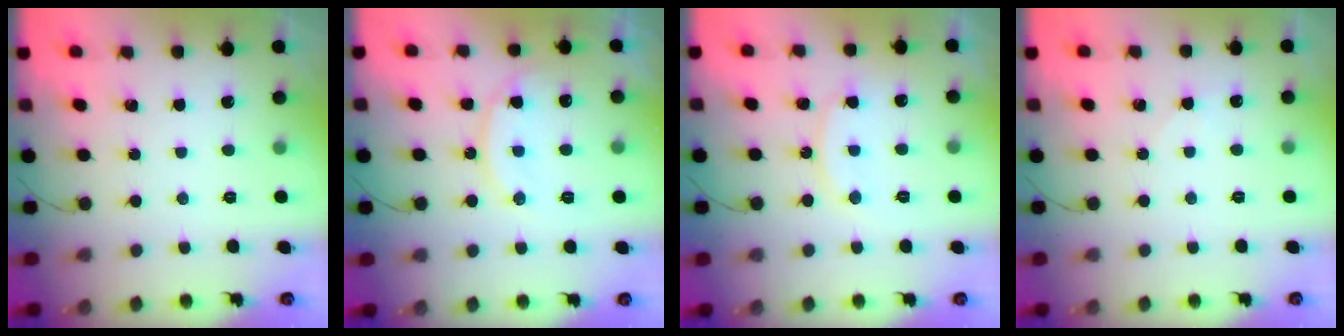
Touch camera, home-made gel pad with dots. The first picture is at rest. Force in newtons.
{"total": 13.5, "press": 13.5, "slide": 1.2}
{"total": 9.6, "press": 9.6, "slide": 0.6}
{"total": 3.0, "press": 2.6, "slide": 1.5}